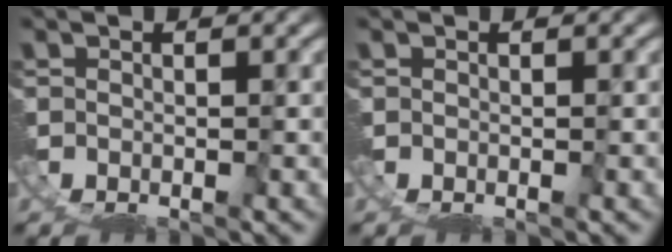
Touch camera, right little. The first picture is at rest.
{"total": 0.0}